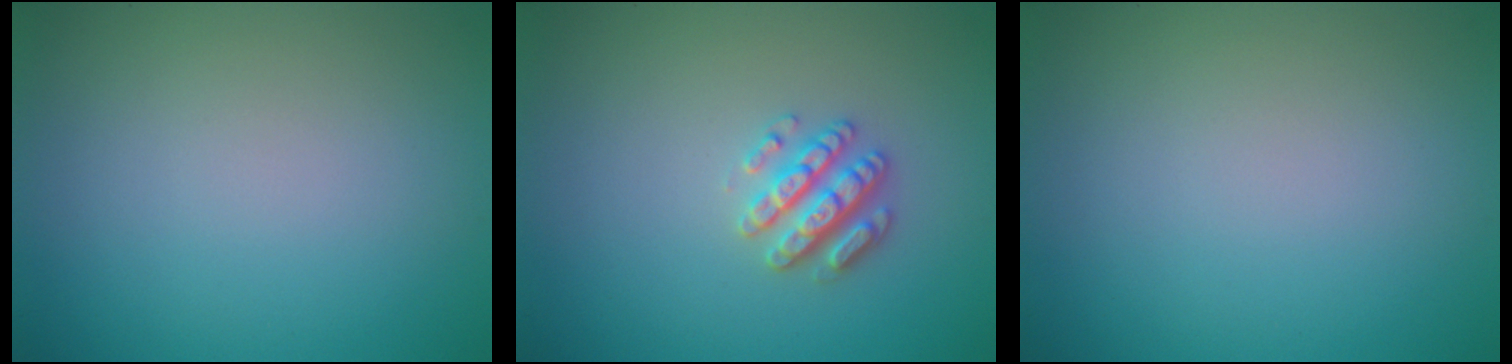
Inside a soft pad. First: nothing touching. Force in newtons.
{"total": 2.8, "press": 2.7, "slide": 0.6}
{"total": 0.0}